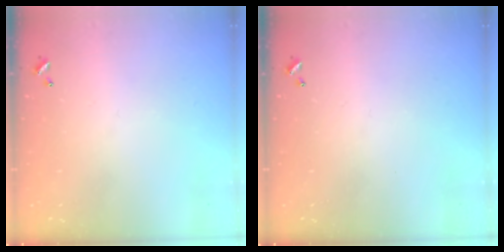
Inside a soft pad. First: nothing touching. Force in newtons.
{"total": 0.0}